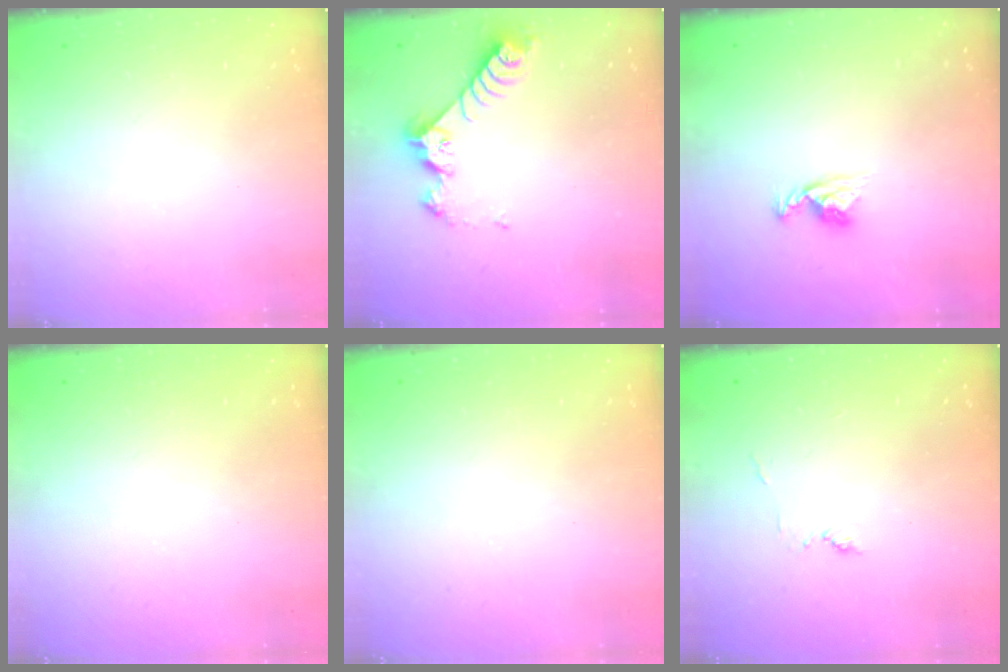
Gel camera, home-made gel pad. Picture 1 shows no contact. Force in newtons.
{"total": 7.7, "press": 7.6, "slide": 0.5}
{"total": 5.9, "press": 5.9, "slide": 0.5}
{"total": 0.0}
{"total": 0.0}
{"total": 2.6, "press": 2.6, "slide": 0.3}